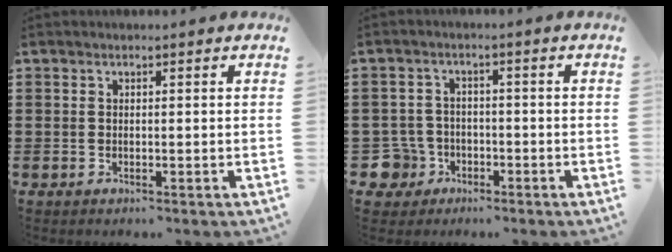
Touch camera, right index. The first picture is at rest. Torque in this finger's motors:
{"motor_torque": [0.09, 0.04, -0.01, -0.01]}